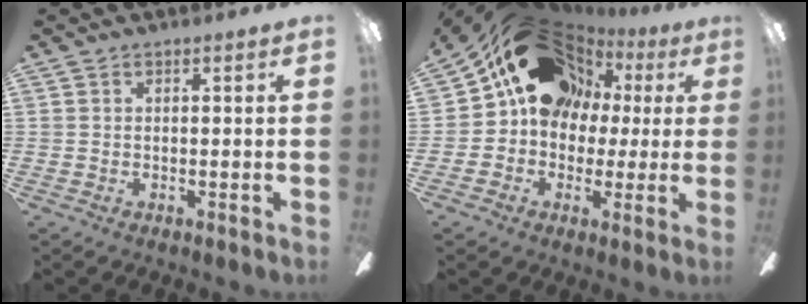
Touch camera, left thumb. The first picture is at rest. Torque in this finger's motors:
{"motor_torque": [2.44, 2.57, 1.78, -0.99, 0.51]}